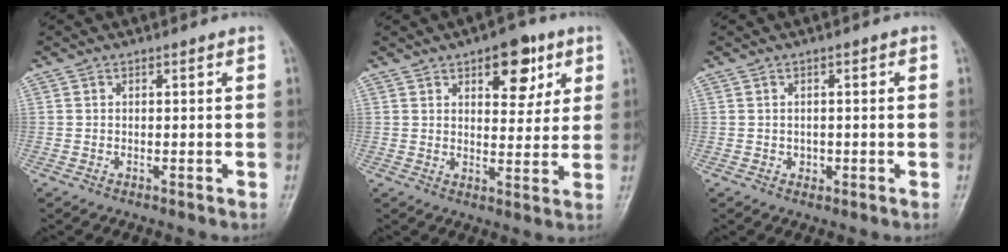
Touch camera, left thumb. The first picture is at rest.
{"total": 9.3, "force": [4.6, 5.0, 6.4], "torque": [-0.047, -0.018, 0.060]}
{"total": 1.4, "force": [-0.4, 1.3, 0.4], "torque": [0.006, 0.003, -0.004]}